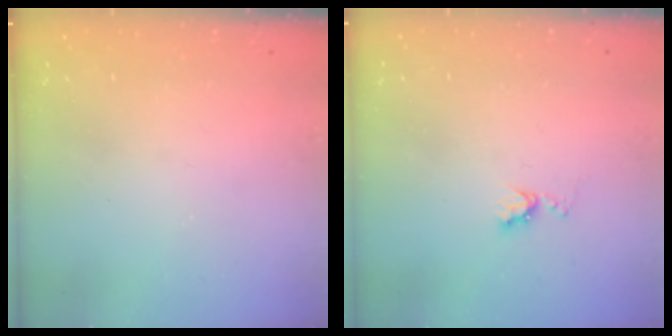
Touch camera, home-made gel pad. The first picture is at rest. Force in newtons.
{"total": 5.1, "press": 5.1, "slide": 0.5}